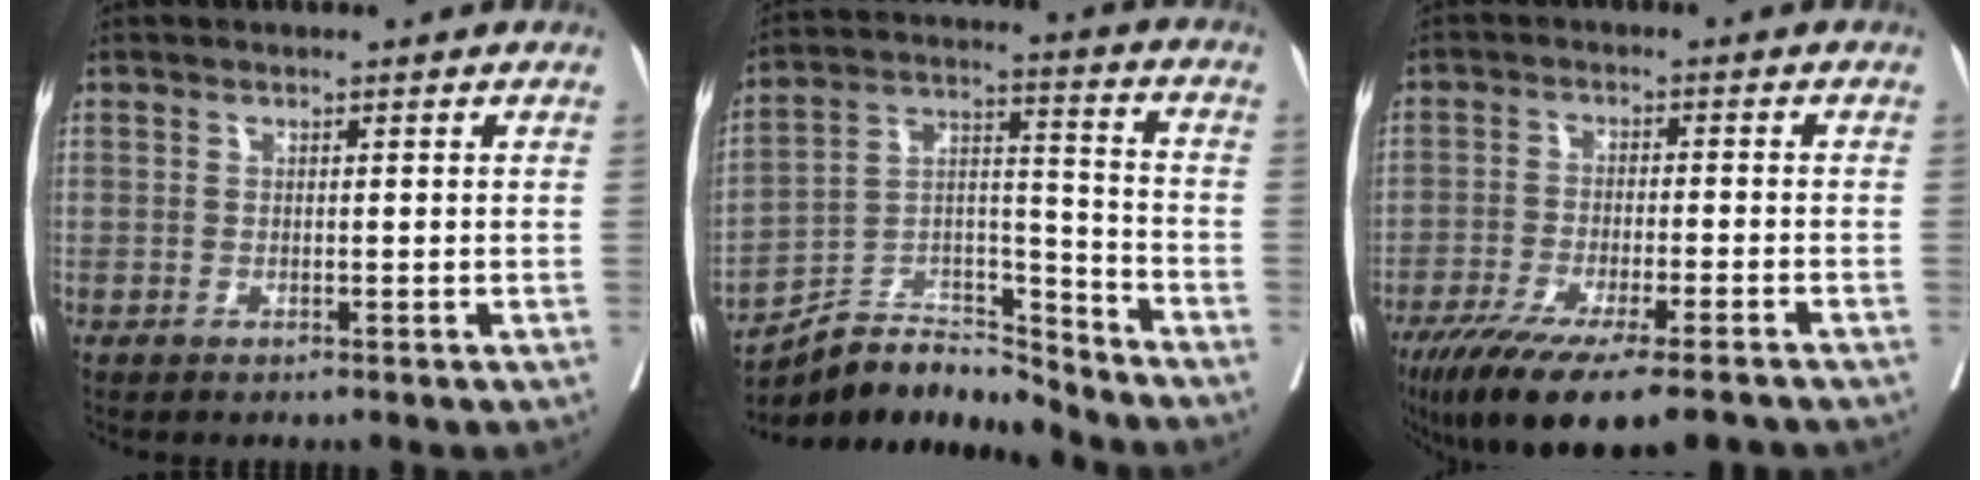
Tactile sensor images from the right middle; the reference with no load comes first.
{"total": 12.9, "force": [-12.7, 1.3, 1.8], "torque": [-0.026, 0.042, -0.231]}
{"total": 16.4, "force": [-12.7, 1.8, 10.2], "torque": [-0.146, -0.038, -0.199]}